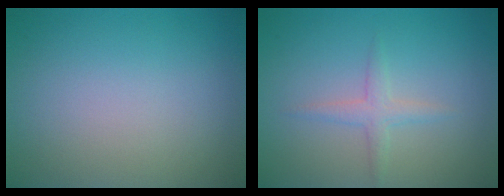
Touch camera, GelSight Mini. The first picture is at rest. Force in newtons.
{"total": 1.6, "press": 1.6, "slide": 0.0}